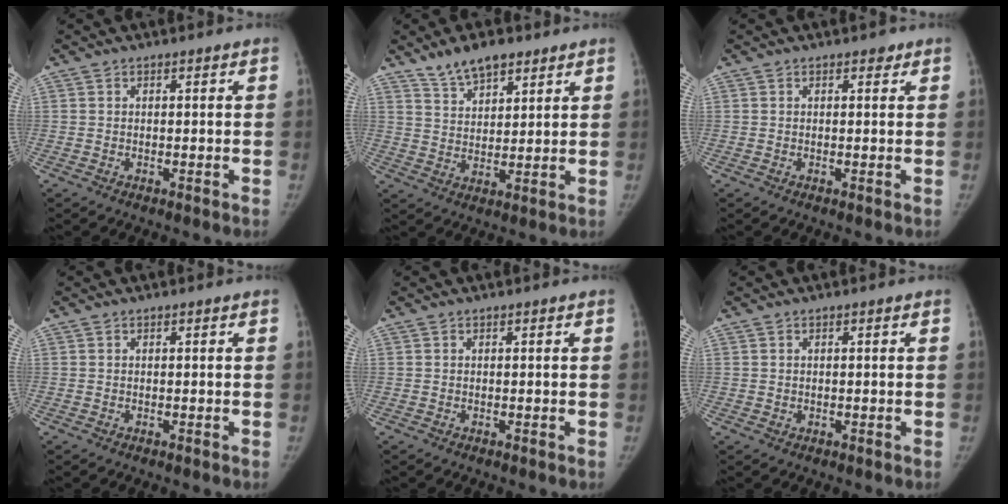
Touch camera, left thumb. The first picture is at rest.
{"total": 8.0, "force": [5.9, 3.6, 4.0], "torque": [-0.045, -0.031, 0.108]}
{"total": 0.9, "force": [0.6, 0.6, 0.4], "torque": [0.004, -0.003, 0.004]}
{"total": 0.0}
{"total": 0.0}
{"total": 0.5, "force": [0.0, 0.5, 0.1], "torque": [0.002, 0.002, 0.000]}